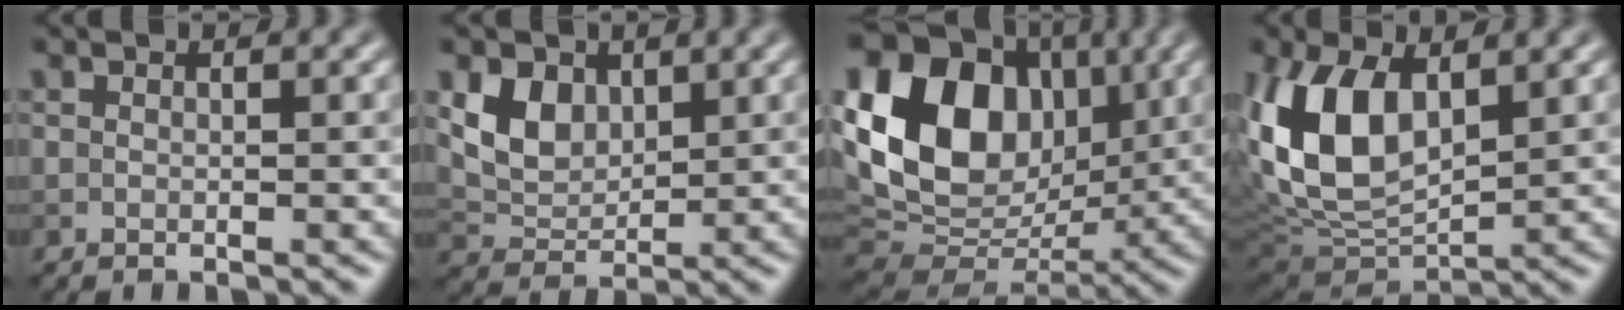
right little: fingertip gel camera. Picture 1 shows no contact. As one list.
[{"total": 4.1, "force": [1.8, 2.9, 2.3], "torque": [-0.051, -0.006, 0.037]}, {"total": 15.9, "force": [3.7, 11.8, 9.9], "torque": [-0.191, 0.026, 0.065]}, {"total": 10.5, "force": [2.3, 5.9, 8.4], "torque": [-0.199, 0.000, 0.040]}]